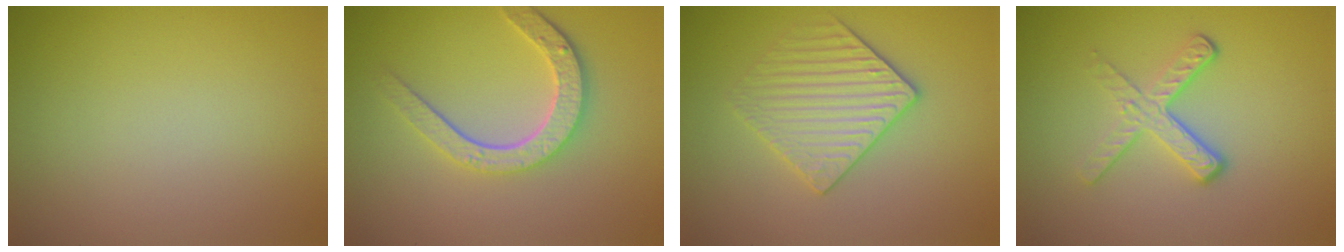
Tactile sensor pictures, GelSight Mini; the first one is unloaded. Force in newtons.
{"total": 4.6, "press": 3.5, "slide": 2.9}
{"total": 3.4, "press": 3.2, "slide": 1.2}
{"total": 3.7, "press": 2.3, "slide": 2.9}